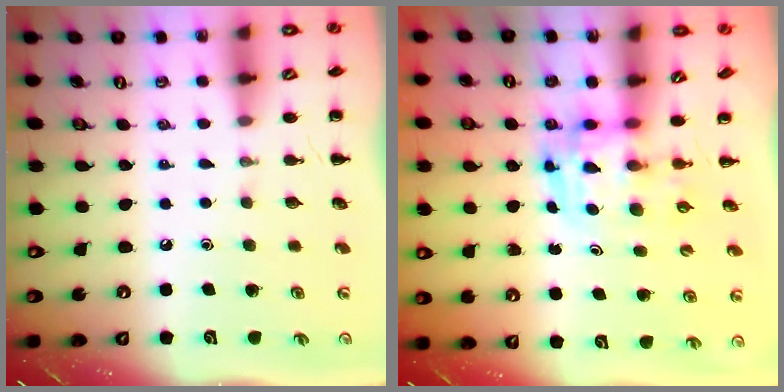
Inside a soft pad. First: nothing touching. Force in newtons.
{"total": 3.7, "press": 3.7, "slide": 0.6}